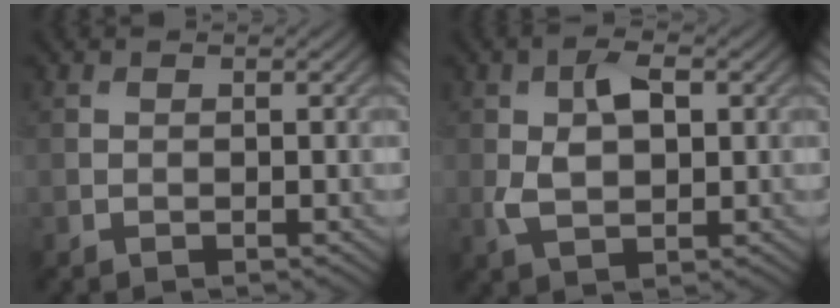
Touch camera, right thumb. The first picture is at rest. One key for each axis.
{"total": 5.4, "fx": 0.8, "fy": 3.1, "fz": 4.3, "tx": -0.092, "ty": 0.000, "tz": 0.018}